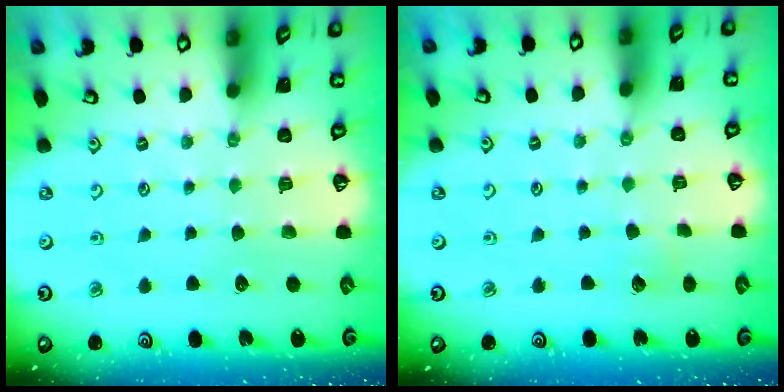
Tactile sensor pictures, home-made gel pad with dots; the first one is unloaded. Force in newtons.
{"total": 2.4, "press": 2.4, "slide": 0.2}